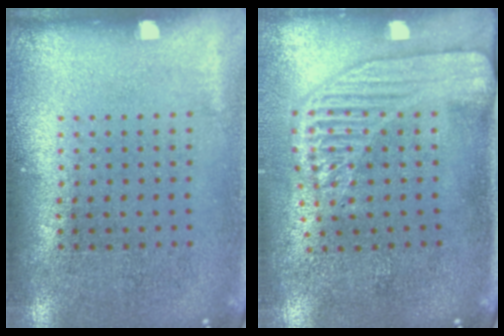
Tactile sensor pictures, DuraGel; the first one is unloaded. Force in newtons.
{"total": 2.2, "press": 1.7, "slide": 1.3}